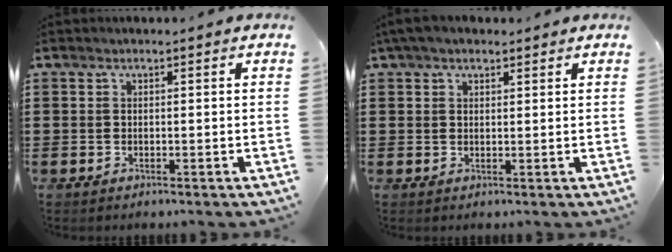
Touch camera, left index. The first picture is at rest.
{"total": 2.7, "force": [2.1, 1.1, 1.3], "torque": [-0.032, 0.006, 0.040]}